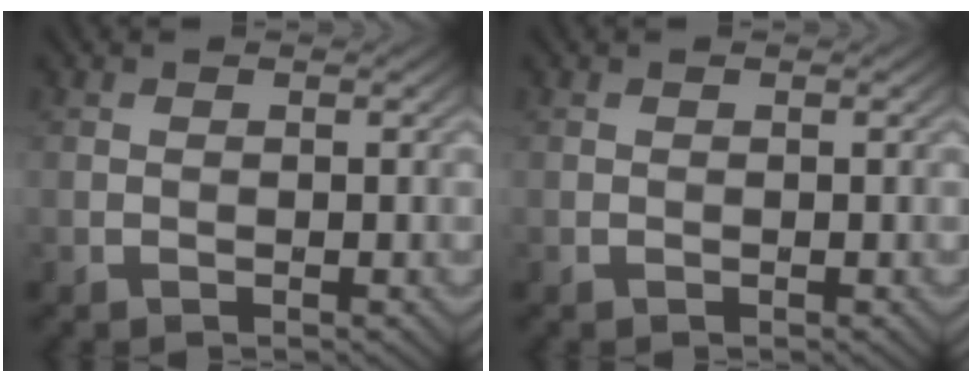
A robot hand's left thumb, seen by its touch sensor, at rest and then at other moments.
{"total": 0.0}